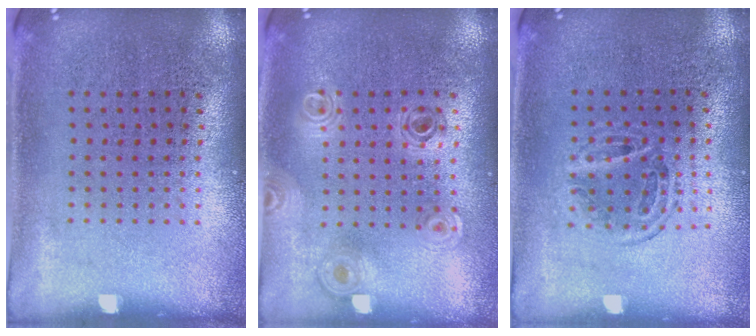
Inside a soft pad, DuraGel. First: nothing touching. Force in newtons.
{"total": 0.9, "press": 0.9, "slide": 0.1}
{"total": 1.0, "press": 0.9, "slide": 0.4}